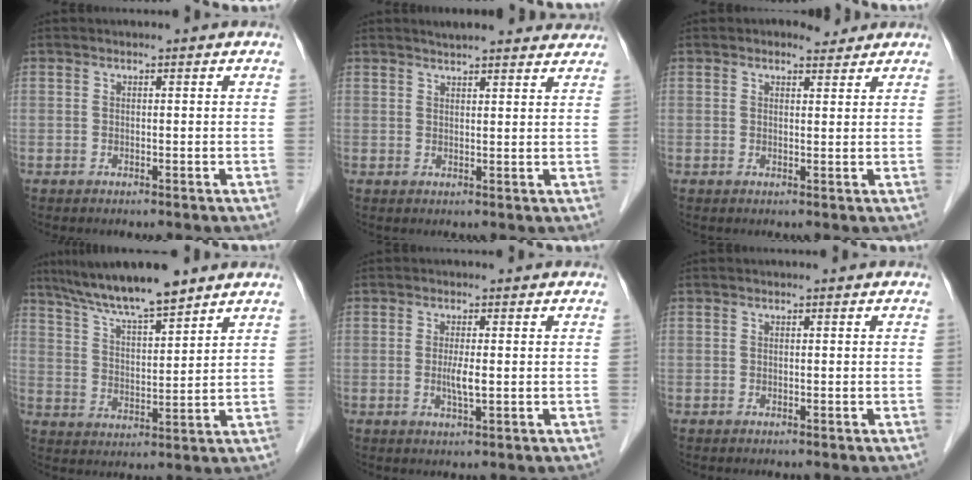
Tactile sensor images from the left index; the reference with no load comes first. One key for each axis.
{"total": 10.3, "fx": 9.5, "fy": 1.8, "fz": 3.6, "tx": -0.037, "ty": 0.011, "tz": 0.107}
{"total": 2.1, "fx": 1.8, "fy": 1.0, "fz": 0.4, "tx": -0.010, "ty": 0.005, "tz": 0.025}
{"total": 11.0, "fx": 9.2, "fy": 0.8, "fz": 6.0, "tx": -0.107, "ty": 0.016, "tz": 0.165}
{"total": 2.5, "fx": -0.2, "fy": 0.2, "fz": 2.5, "tx": -0.053, "ty": -0.005, "tz": -0.003}
{"total": 0.0}